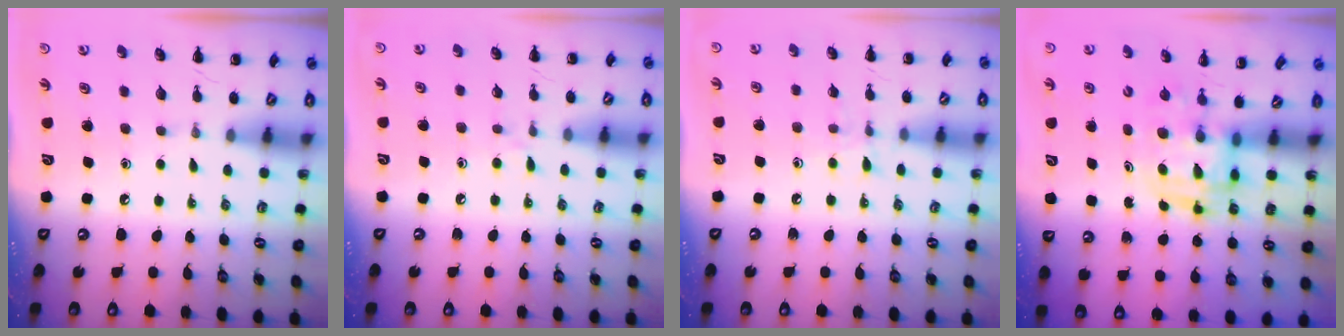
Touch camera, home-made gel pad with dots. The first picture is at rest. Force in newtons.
{"total": 4.9, "press": 4.5, "slide": 1.9}
{"total": 6.5, "press": 6.3, "slide": 1.4}
{"total": 3.2, "press": 3.2, "slide": 0.7}